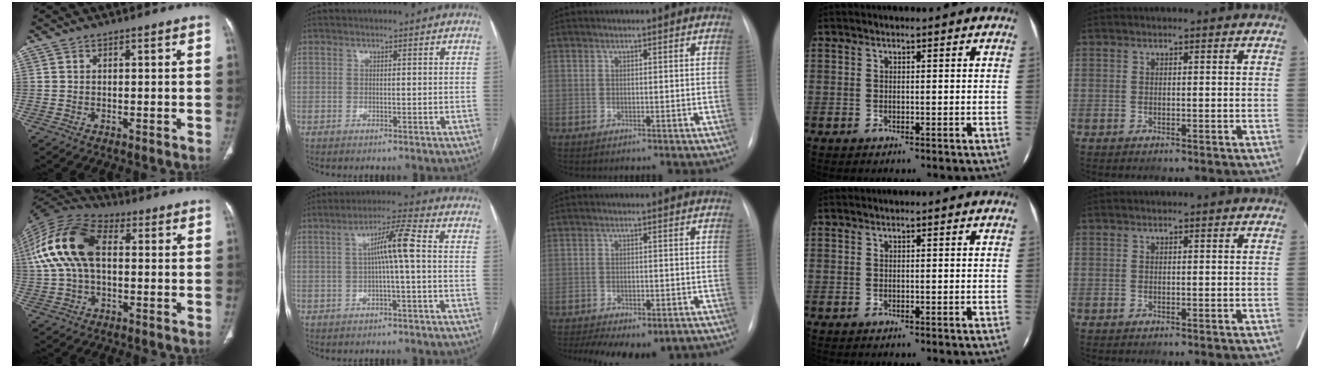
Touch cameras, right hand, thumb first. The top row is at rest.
{"thumb": {"total": 16.6, "force": [2.2, 9.7, 13.3], "torque": [-0.276, 0.035, 0.033]}, "index": {"total": 6.4, "force": [0.3, -0.4, 6.4], "torque": [-0.110, 0.017, 0.006]}, "middle": {"total": 11.9, "force": [-8.3, 5.6, 6.4], "torque": [-0.112, 0.002, -0.103]}}